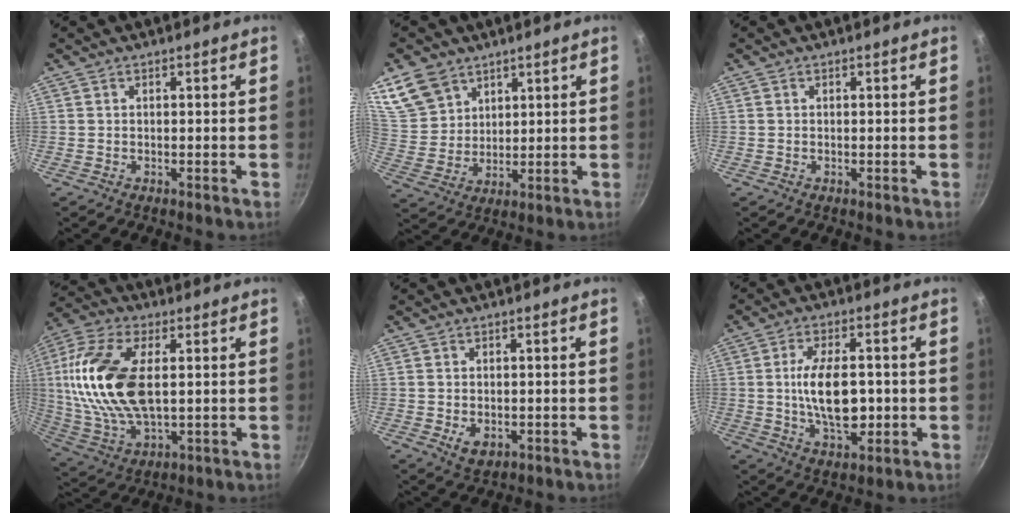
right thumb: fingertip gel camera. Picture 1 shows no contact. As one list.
[{"total": 10.5, "force": [6.6, 7.3, 3.7], "torque": [-0.045, -0.025, 0.139]}, {"total": 0.0}, {"total": 20.6, "force": [2.9, 10.7, 17.4], "torque": [-0.349, 0.001, 0.052]}, {"total": 3.9, "force": [-0.9, 2.7, 2.6], "torque": [-0.039, -0.005, -0.008]}, {"total": 12.2, "force": [-0.6, 6.3, 10.4], "torque": [-0.161, 0.005, -0.009]}]